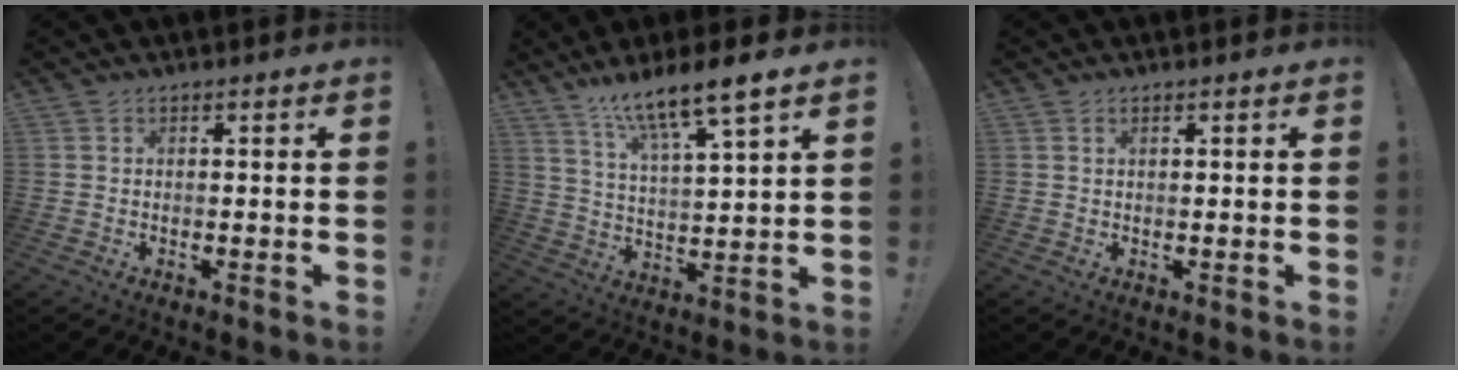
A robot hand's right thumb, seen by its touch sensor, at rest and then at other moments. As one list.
[{"total": 11.3, "force": [9.2, 0.4, 6.5], "torque": [-0.118, -0.061, 0.153]}, {"total": 0.8, "force": [0.5, 0.2, 0.6], "torque": [-0.006, -0.003, 0.008]}]